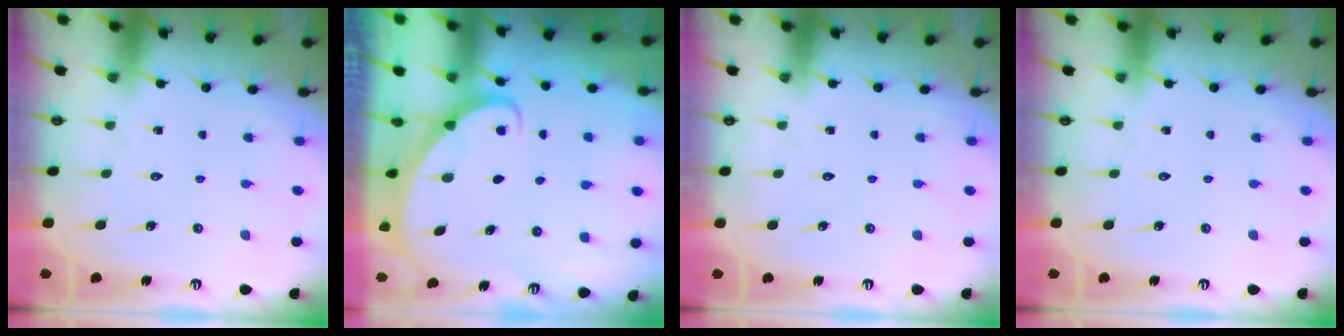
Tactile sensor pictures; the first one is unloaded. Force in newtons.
{"total": 2.9, "press": 2.9, "slide": 0.1}
{"total": 0.0}
{"total": 0.0}